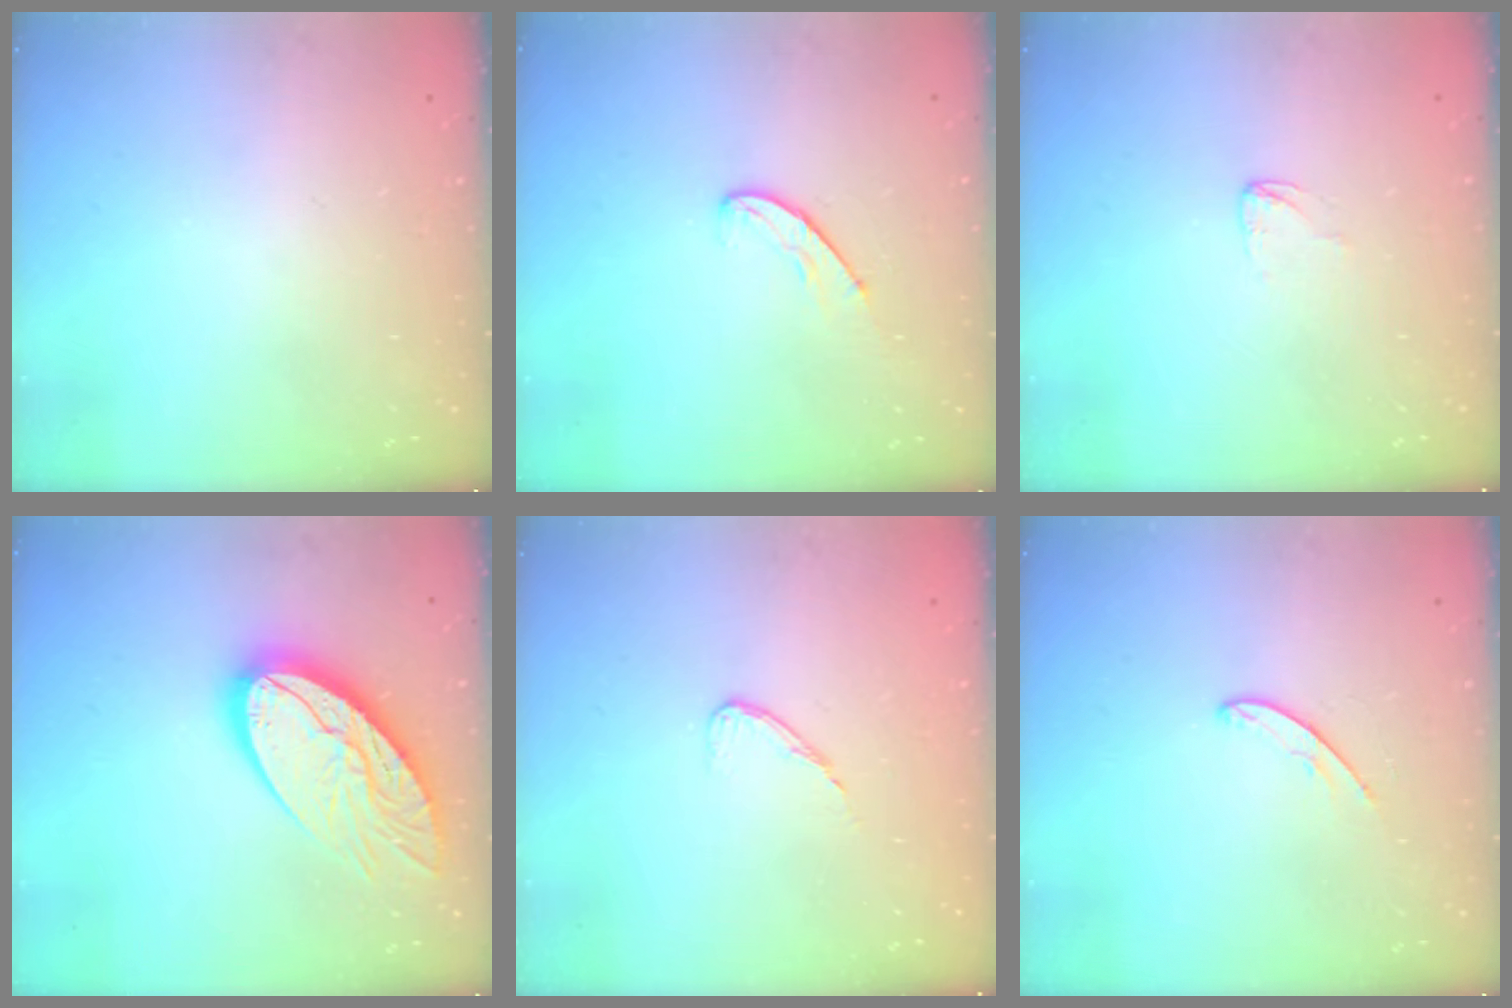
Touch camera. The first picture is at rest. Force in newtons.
{"total": 5.6, "press": 5.5, "slide": 0.5}
{"total": 2.0, "press": 2.0, "slide": 0.1}
{"total": 22.0, "press": 21.9, "slide": 1.9}
{"total": 5.6, "press": 5.6, "slide": 0.4}
{"total": 4.4, "press": 4.4, "slide": 0.3}